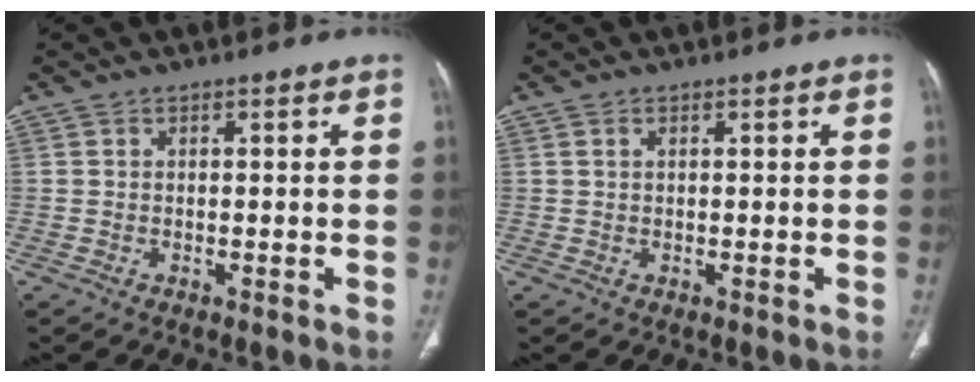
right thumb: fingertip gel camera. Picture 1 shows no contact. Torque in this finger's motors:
{"motor_torque": [-0.38, -0.05, -0.34, 0.22, 0.09]}